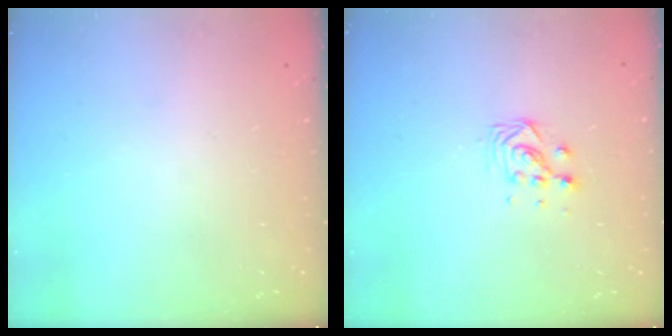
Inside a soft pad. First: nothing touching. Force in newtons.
{"total": 3.7, "press": 3.7, "slide": 0.1}